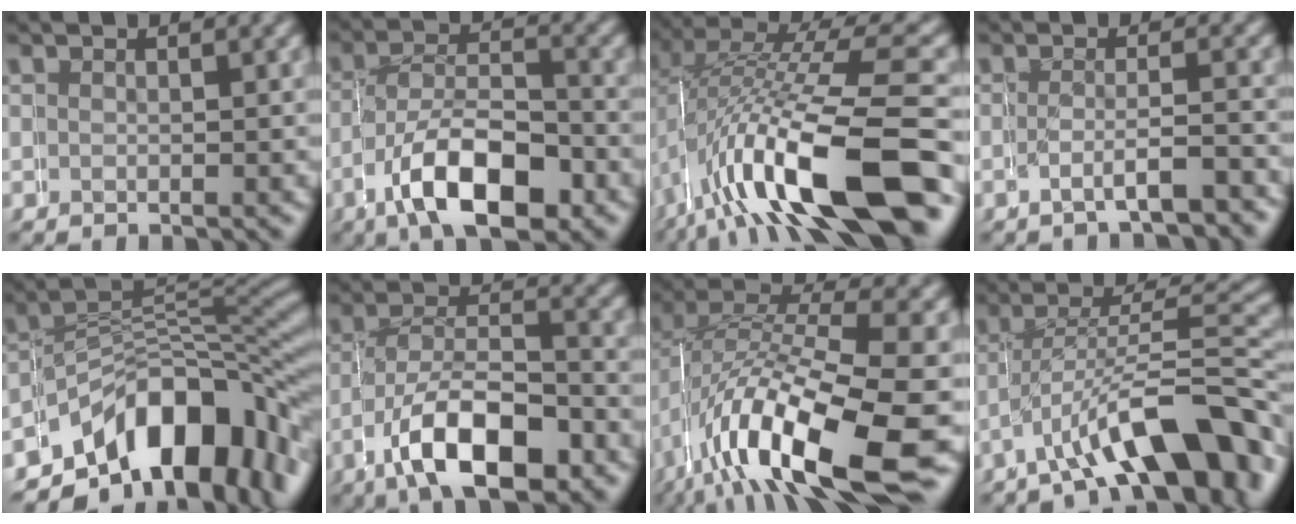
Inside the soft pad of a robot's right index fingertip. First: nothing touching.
{"total": 8.3, "force": [-3.5, 4.4, 6.1], "torque": [-0.099, -0.032, -0.047]}
{"total": 11.7, "force": [-3.4, 4.5, 10.3], "torque": [-0.192, -0.013, -0.037]}
{"total": 3.2, "force": [-3.0, 0.0, 1.0], "torque": [-0.024, -0.013, -0.046]}
{"total": 12.1, "force": [-5.6, 6.9, 8.3], "torque": [-0.112, -0.012, -0.080]}
{"total": 8.4, "force": [-4.0, 4.2, 6.1], "torque": [-0.101, -0.032, -0.052]}
{"total": 12.4, "force": [-2.7, 6.6, 10.1], "torque": [-0.195, -0.027, -0.030]}
{"total": 7.6, "force": [-4.5, 2.2, 5.7], "torque": [-0.105, -0.013, -0.060]}